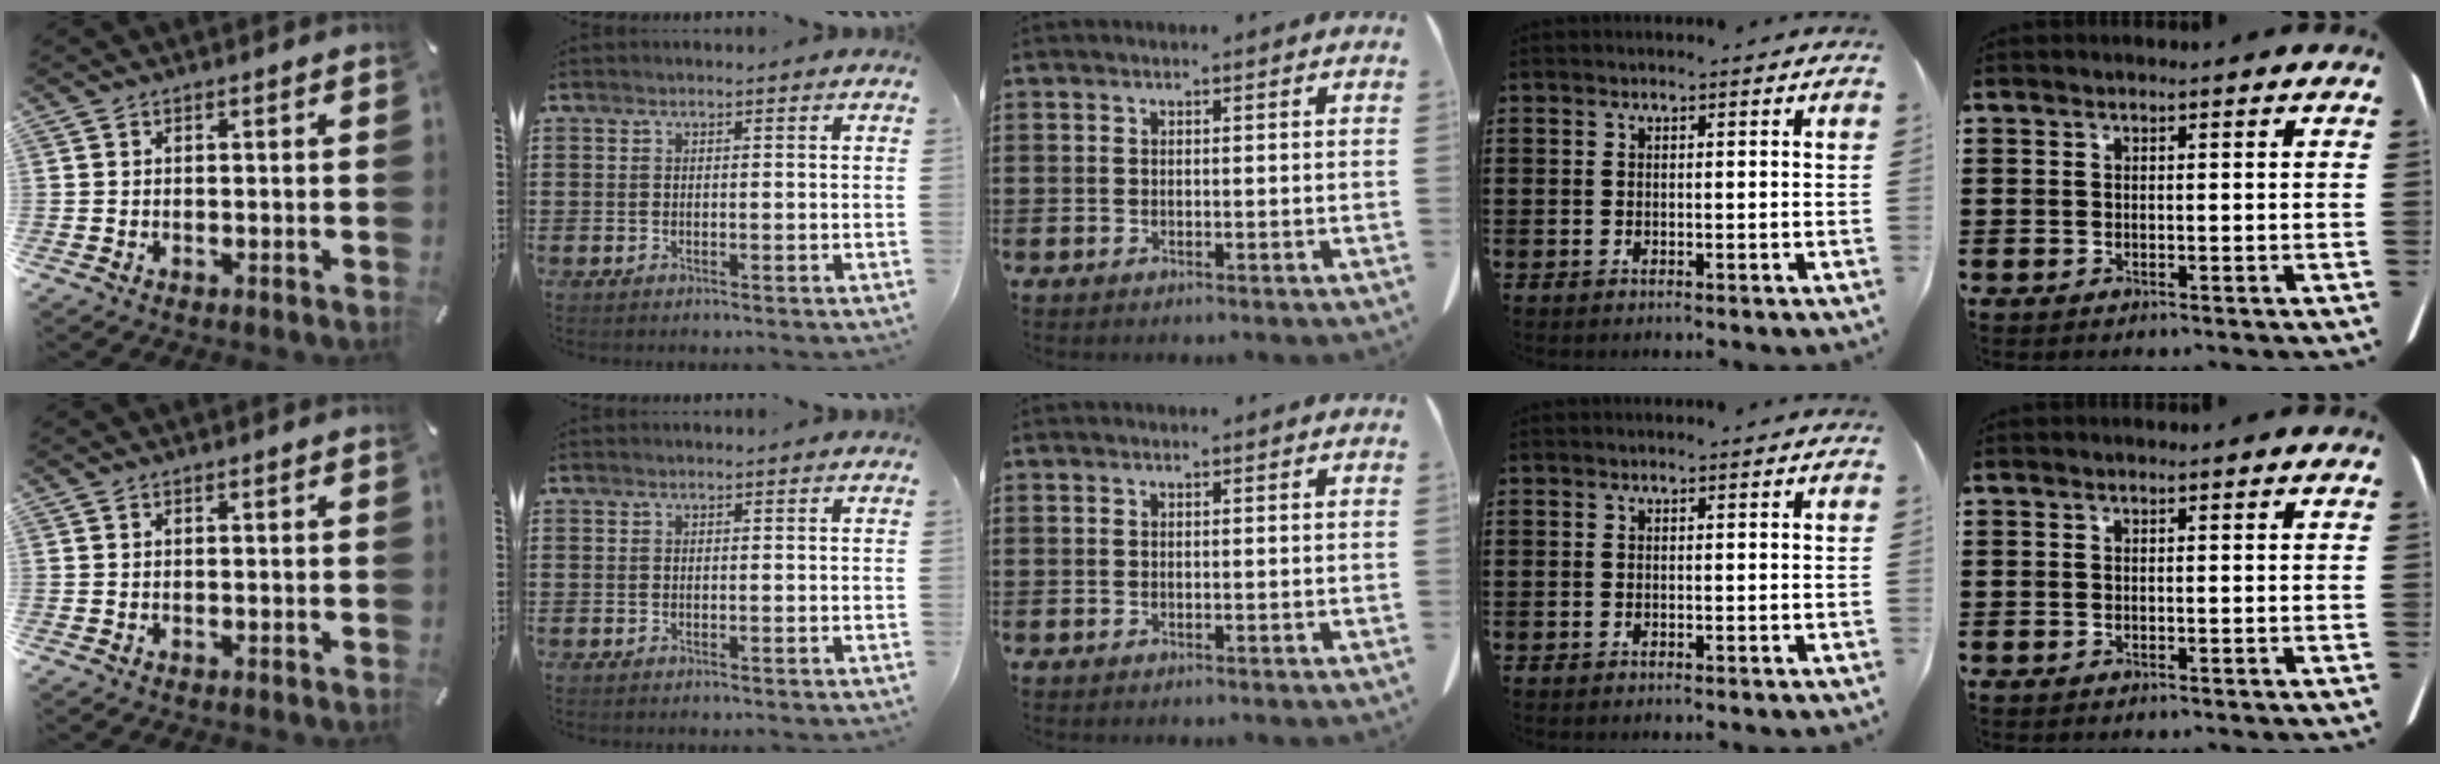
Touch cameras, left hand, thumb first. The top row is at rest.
{}